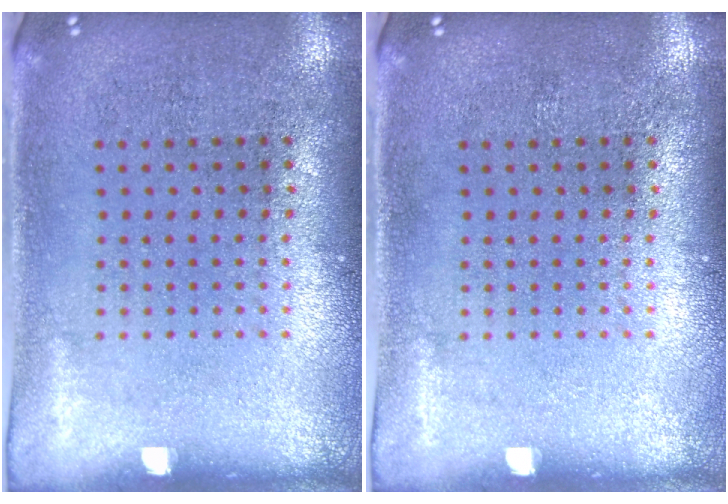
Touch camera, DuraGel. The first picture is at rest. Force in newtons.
{"total": 0.0}